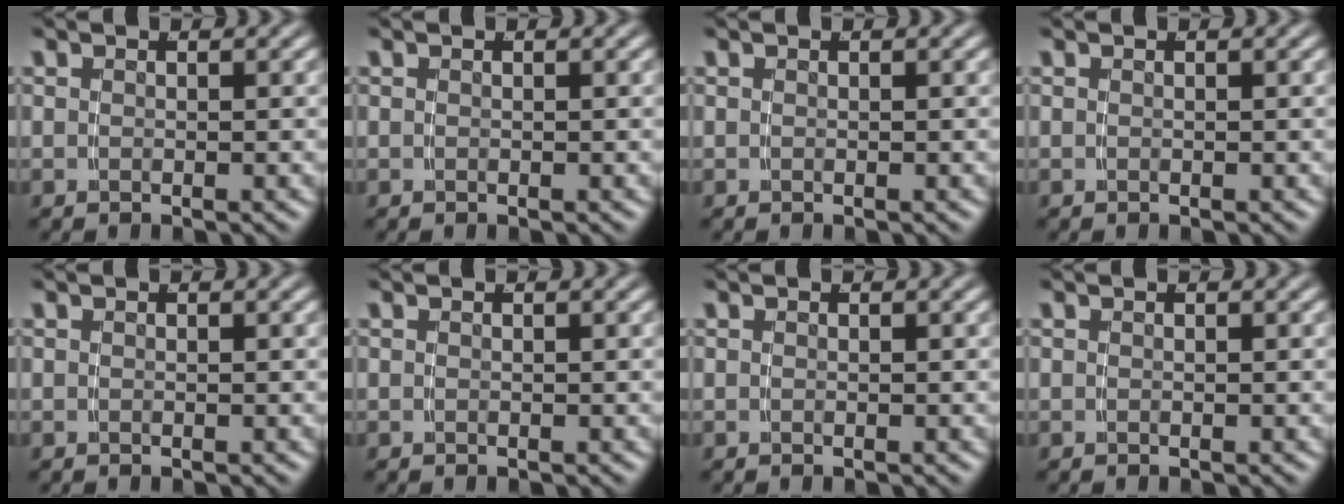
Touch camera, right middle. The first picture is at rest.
{"total": 0.0}
{"total": 0.0}
{"total": 0.0}
{"total": 0.0}
{"total": 0.0}
{"total": 0.0}
{"total": 0.0}